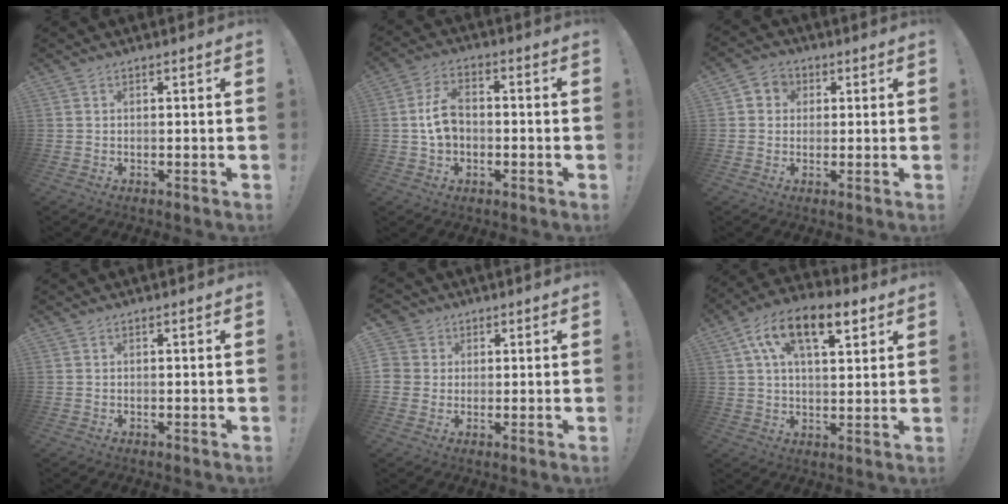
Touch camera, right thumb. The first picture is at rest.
{"total": 8.8, "force": [-0.4, 6.4, 6.0], "torque": [-0.095, 0.015, -0.005]}
{"total": 4.7, "force": [0.5, 4.4, 1.4], "torque": [-0.020, 0.005, 0.009]}
{"total": 0.0}
{"total": 5.1, "force": [1.1, 4.8, 1.1], "torque": [-0.023, -0.004, 0.020]}
{"total": 14.9, "force": [7.0, 6.9, 11.2], "torque": [-0.181, -0.014, 0.119]}